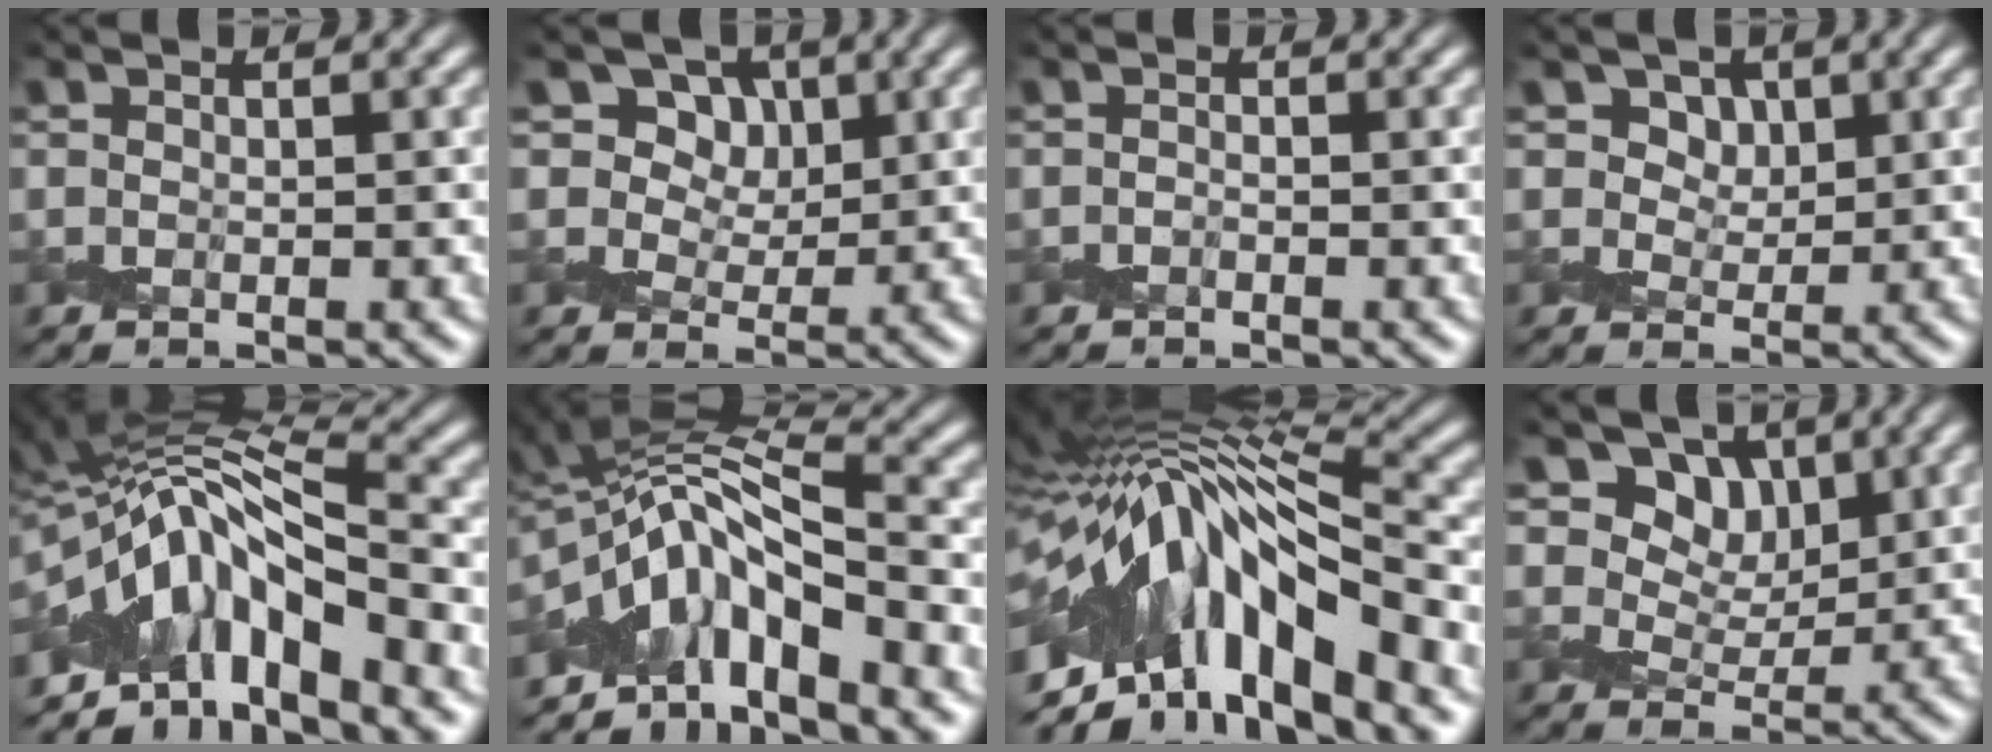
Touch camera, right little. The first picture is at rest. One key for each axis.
{"total": 8.2, "fx": 4.6, "fy": 5.6, "fz": 3.8, "tx": -0.042, "ty": 0.004, "tz": 0.055}
{"total": 0.5, "fx": -0.5, "fy": 0.0, "fz": 0.0, "tx": 0.004, "ty": 0.000, "tz": -0.014}
{"total": 5.3, "fx": 3.0, "fy": 3.5, "fz": 2.6, "tx": -0.045, "ty": -0.004, "tz": 0.038}
{"total": 8.3, "fx": -3.6, "fy": 2.5, "fz": 7.0, "tx": -0.102, "ty": 0.017, "tz": -0.080}
{"total": 6.7, "fx": -4.0, "fy": 2.0, "fz": 5.0, "tx": -0.071, "ty": 0.012, "tz": -0.087}
{"total": 12.6, "fx": -3.9, "fy": 3.6, "fz": 11.5, "tx": -0.186, "ty": 0.023, "tz": -0.064}
{"total": 8.9, "fx": 5.6, "fy": 5.5, "fz": 4.2, "tx": -0.074, "ty": -0.011, "tz": 0.096}